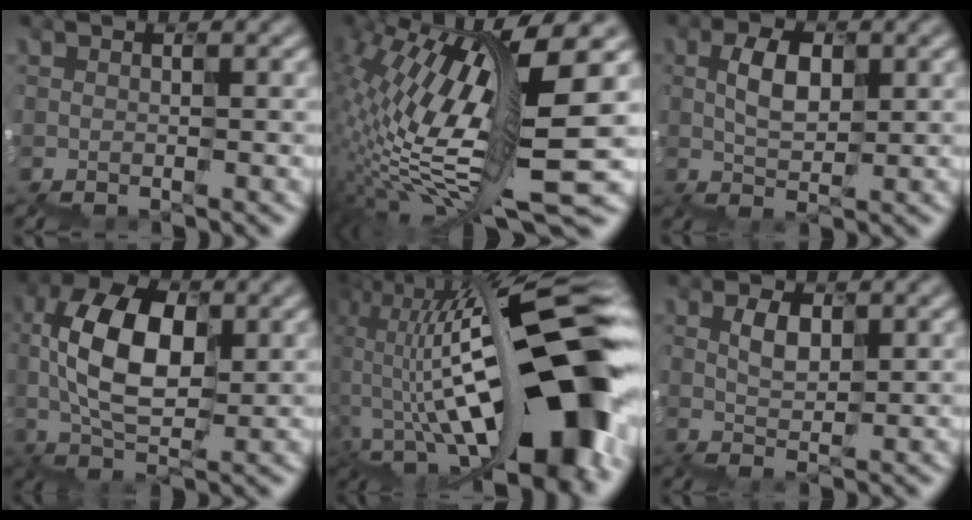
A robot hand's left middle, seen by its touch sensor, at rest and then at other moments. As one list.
[{"total": 11.1, "force": [3.7, 2.2, 10.2], "torque": [-0.221, 0.008, 0.072]}, {"total": 1.2, "force": [0.5, 0.8, 0.7], "torque": [-0.032, 0.010, 0.007]}, {"total": 6.7, "force": [1.0, 4.0, 5.3], "torque": [-0.120, 0.018, 0.008]}, {"total": 17.1, "force": [0.6, 9.0, 14.6], "torque": [-0.251, 0.002, 0.012]}, {"total": 0.7, "force": [0.6, 0.1, -0.3], "torque": [-0.014, 0.007, 0.011]}]